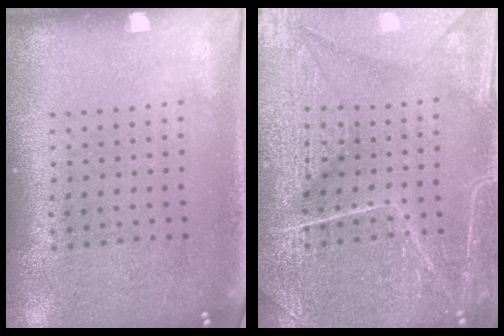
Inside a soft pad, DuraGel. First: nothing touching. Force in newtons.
{"total": 4.6, "press": 4.6, "slide": 0.5}